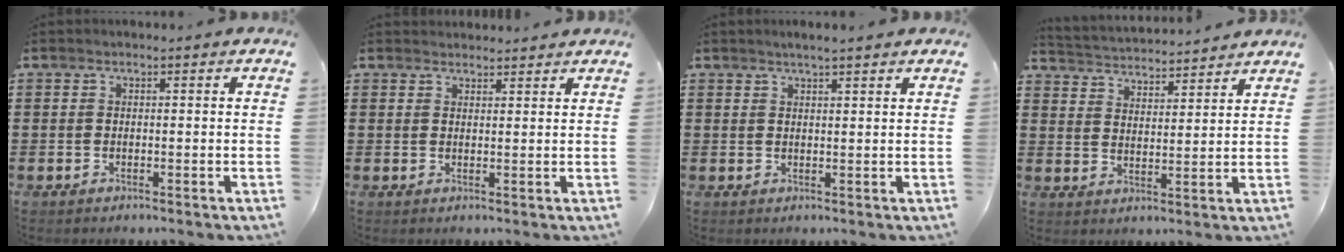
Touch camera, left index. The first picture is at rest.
{"total": 1.8, "force": [1.8, 0.3, -0.1], "torque": [-0.003, 0.000, 0.035]}
{"total": 1.8, "force": [1.5, 0.0, 0.9], "torque": [-0.020, 0.003, 0.028]}
{"total": 3.2, "force": [3.2, 0.0, -0.4], "torque": [-0.011, -0.024, 0.051]}